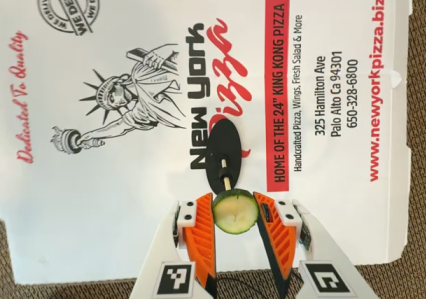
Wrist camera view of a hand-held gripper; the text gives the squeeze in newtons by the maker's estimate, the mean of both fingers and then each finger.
{"total": 8.2, "left": 7.8, "right": 8.7}